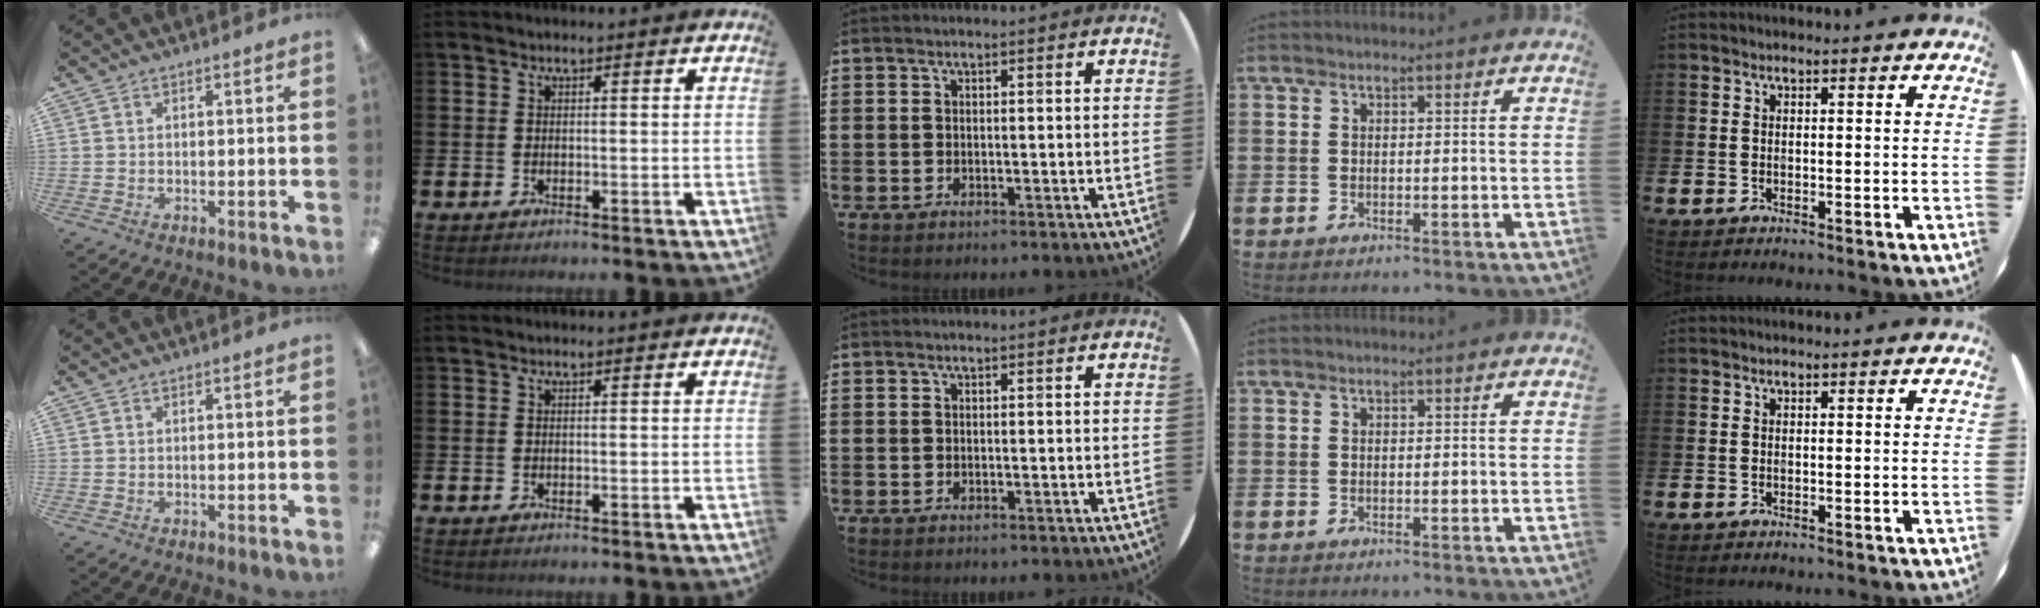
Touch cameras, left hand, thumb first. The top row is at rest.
{}